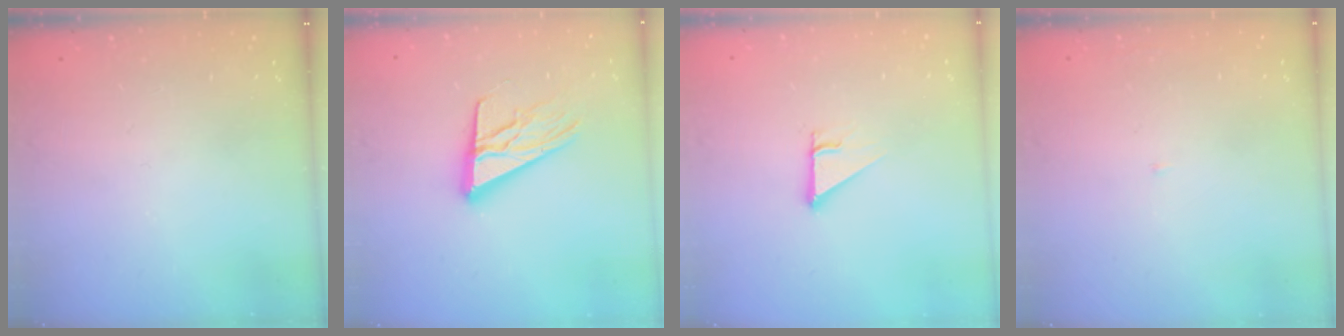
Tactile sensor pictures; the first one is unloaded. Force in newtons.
{"total": 15.9, "press": 15.6, "slide": 2.7}
{"total": 2.5, "press": 2.5, "slide": 0.2}
{"total": 2.0, "press": 2.0, "slide": 0.2}